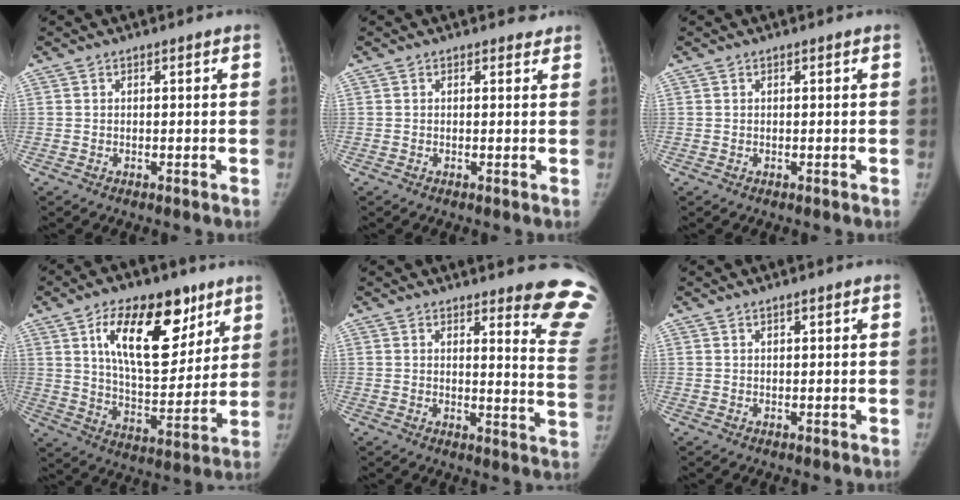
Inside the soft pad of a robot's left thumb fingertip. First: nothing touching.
{"total": 2.1, "force": [1.8, 1.0, -0.1], "torque": [0.020, -0.012, 0.009]}
{"total": 0.0}
{"total": 20.2, "force": [9.6, 10.3, 14.4], "torque": [-0.177, -0.045, 0.163]}
{"total": 12.4, "force": [11.0, 1.1, 5.6], "torque": [-0.043, -0.132, 0.105]}
{"total": 0.9, "force": [0.6, 0.3, 0.6], "torque": [-0.009, -0.002, 0.010]}